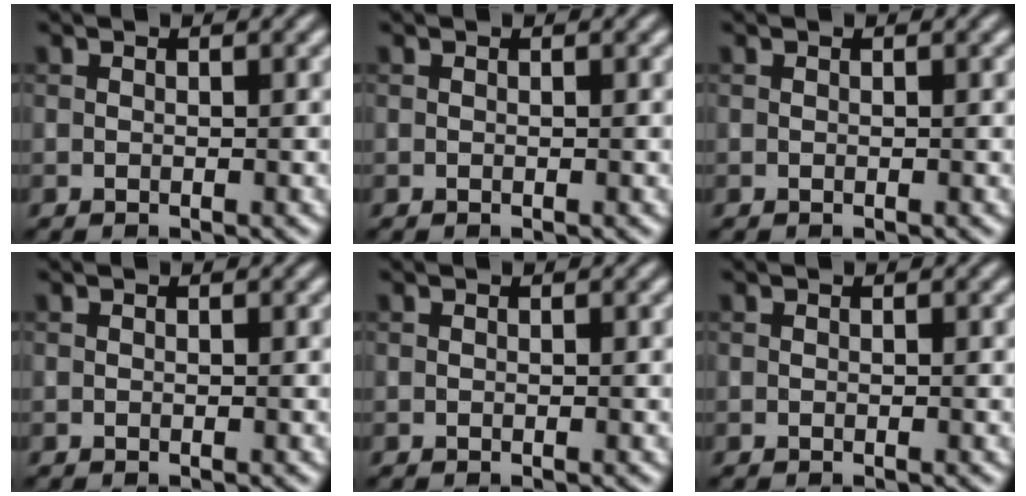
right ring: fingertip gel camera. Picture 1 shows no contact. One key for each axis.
{"total": 0.0}
{"total": 0.0}
{"total": 0.0}
{"total": 0.0}
{"total": 0.0}